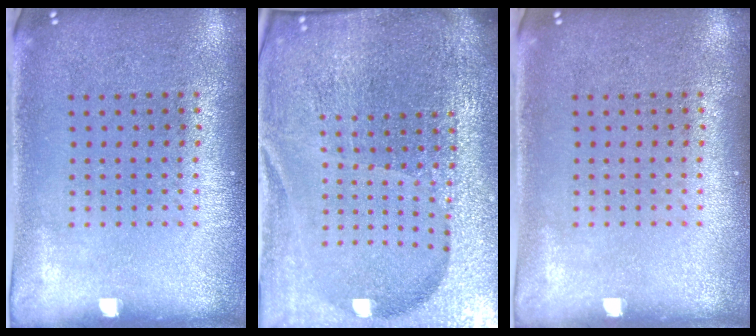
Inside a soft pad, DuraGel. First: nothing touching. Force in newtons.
{"total": 6.7, "press": 5.8, "slide": 3.3}
{"total": 0.0}